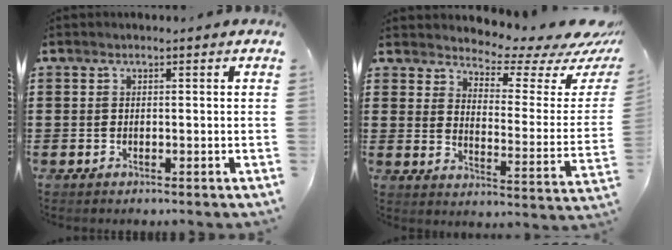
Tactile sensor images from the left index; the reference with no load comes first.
{"total": 4.7, "force": [4.3, 0.9, 1.7], "torque": [-0.041, -0.040, 0.067]}